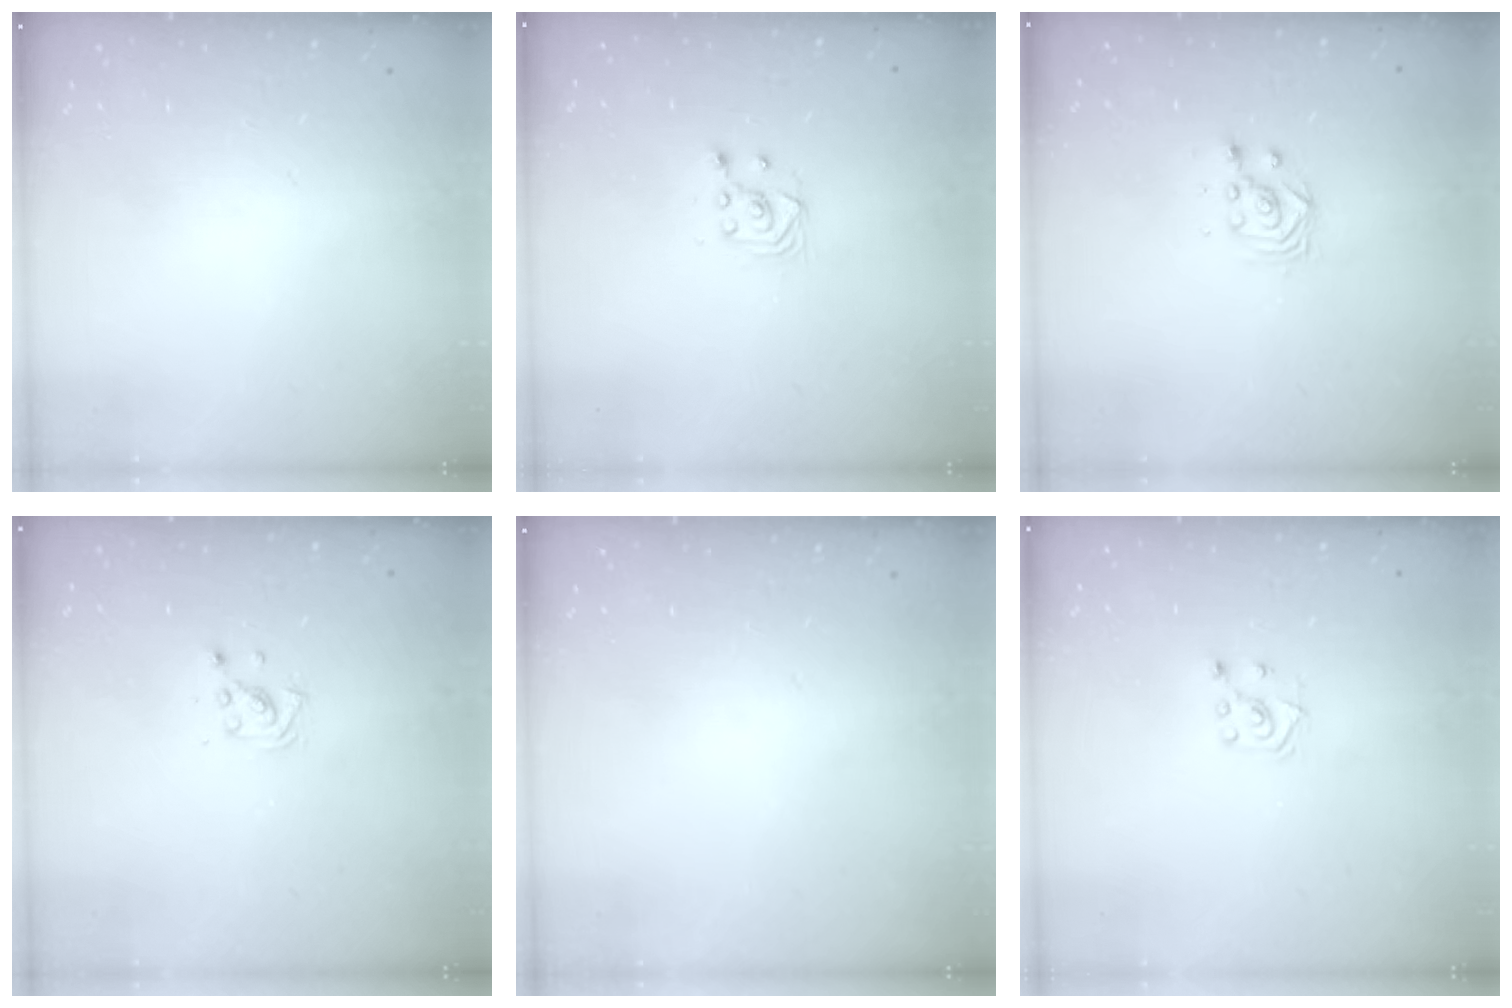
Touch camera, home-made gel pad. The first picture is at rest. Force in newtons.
{"total": 2.9, "press": 2.6, "slide": 1.3}
{"total": 3.0, "press": 2.9, "slide": 0.3}
{"total": 5.0, "press": 4.7, "slide": 1.7}
{"total": 0.0}
{"total": 4.6, "press": 4.6, "slide": 0.5}